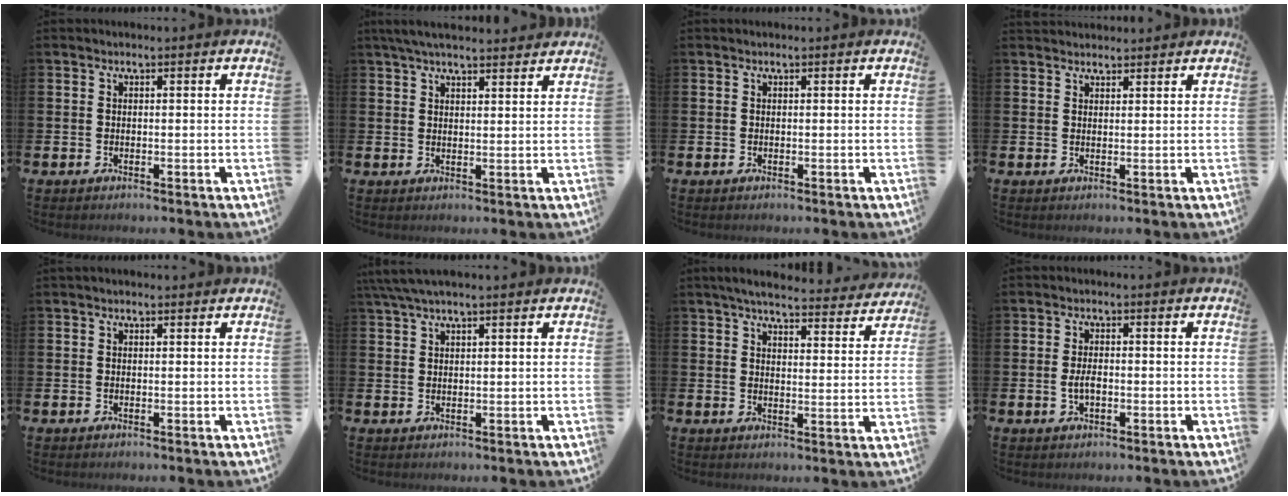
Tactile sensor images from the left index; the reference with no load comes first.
{"total": 4.2, "force": [3.9, 0.7, 1.5], "torque": [-0.037, -0.007, 0.072]}
{"total": 0.0}
{"total": 1.9, "force": [1.8, 0.6, 0.0], "torque": [0.007, -0.007, 0.032]}
{"total": 1.5, "force": [1.4, 0.5, 0.2], "torque": [0.006, -0.001, 0.024]}
{"total": 3.4, "force": [2.7, 0.4, 2.0], "torque": [-0.050, 0.003, 0.052]}
{"total": 5.3, "force": [4.9, 0.7, 1.7], "torque": [-0.039, -0.031, 0.083]}
{"total": 2.3, "force": [-0.3, 1.2, 2.0], "torque": [-0.032, 0.001, -0.007]}